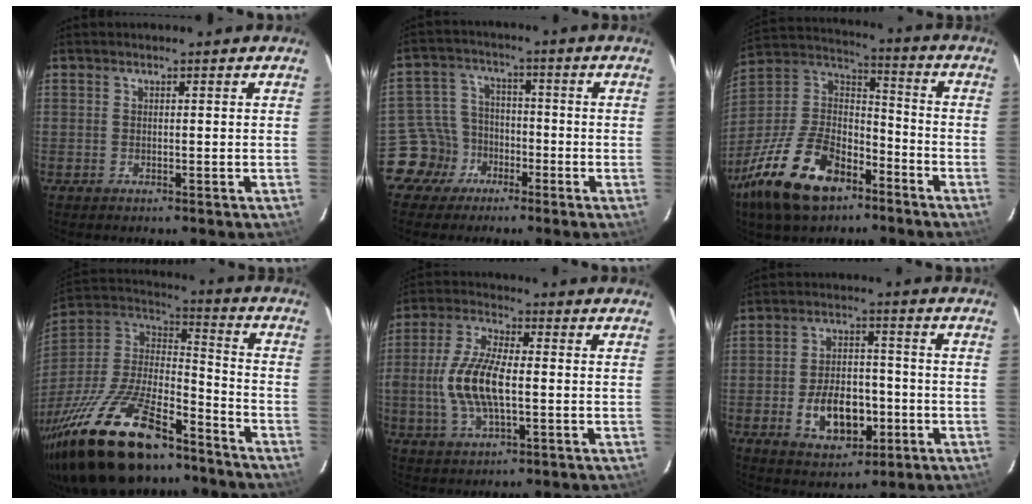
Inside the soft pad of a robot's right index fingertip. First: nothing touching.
{"total": 7.9, "force": [-4.7, 6.4, 0.1], "torque": [-0.021, 0.027, -0.086]}
{"total": 22.4, "force": [-13.4, 11.9, 13.4], "torque": [-0.297, -0.001, -0.233]}
{"total": 32.0, "force": [-22.1, 12.7, 19.3], "torque": [-0.402, -0.025, -0.357]}
{"total": 11.8, "force": [-1.3, 4.9, 10.6], "torque": [-0.226, 0.005, -0.026]}
{"total": 11.3, "force": [-3.5, 7.0, 8.1], "torque": [-0.157, 0.010, -0.041]}